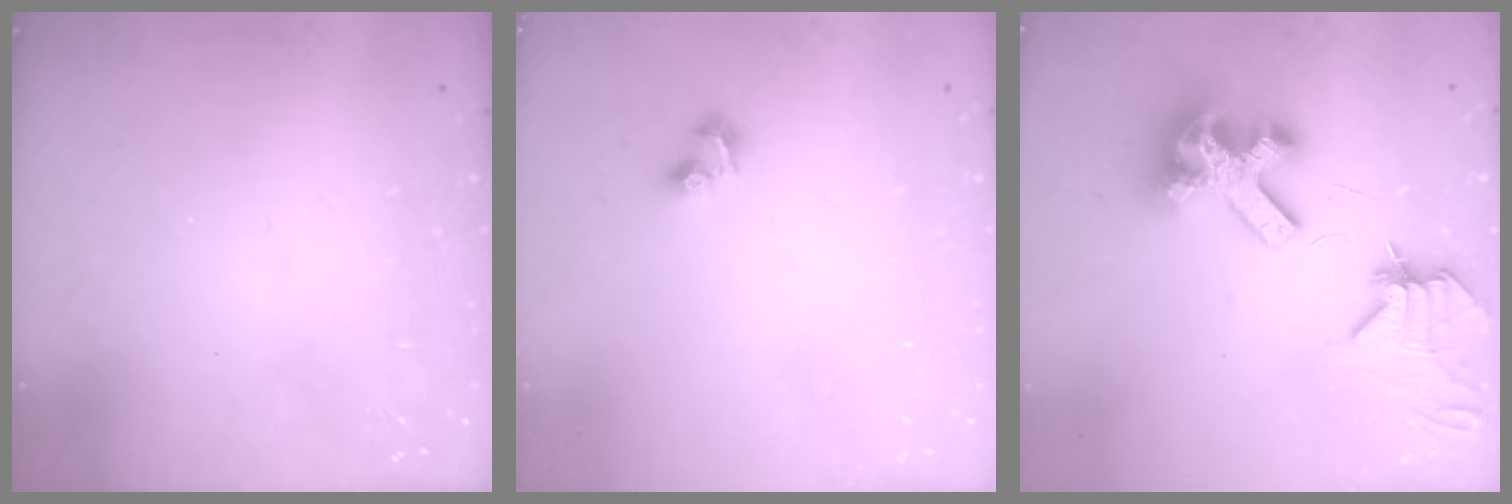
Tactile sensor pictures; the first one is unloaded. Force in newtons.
{"total": 3.5, "press": 3.1, "slide": 1.6}
{"total": 11.5, "press": 11.4, "slide": 1.5}